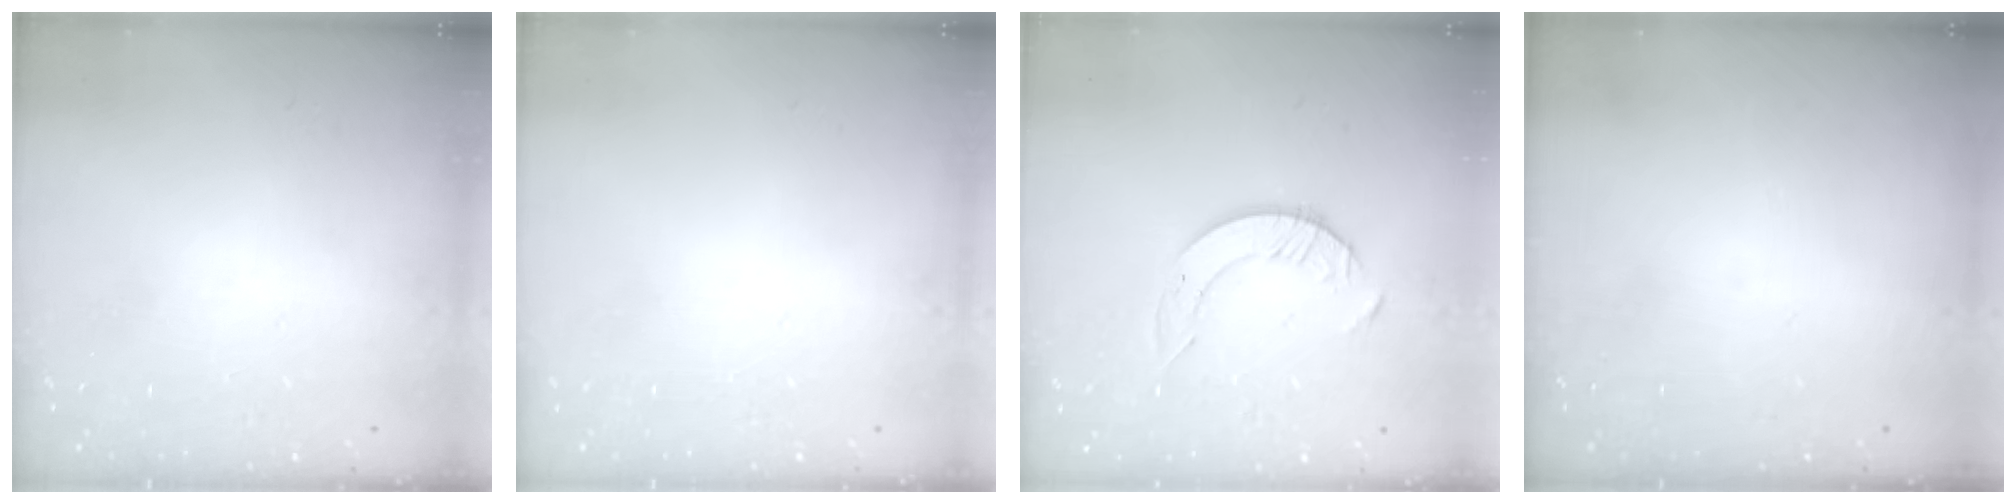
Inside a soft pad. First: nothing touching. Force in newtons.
{"total": 0.0}
{"total": 4.7, "press": 4.6, "slide": 0.6}
{"total": 0.0}